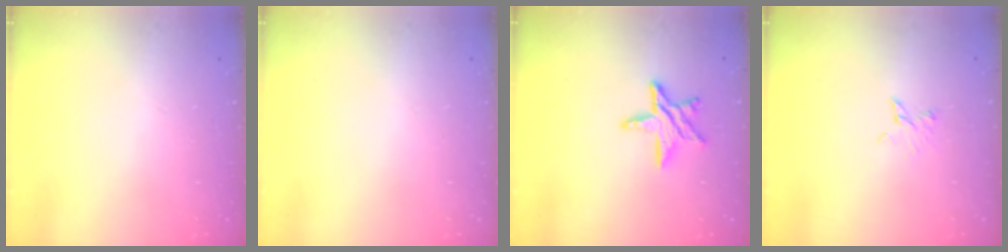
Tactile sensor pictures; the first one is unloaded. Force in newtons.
{"total": 0.0}
{"total": 8.9, "press": 8.9, "slide": 0.7}
{"total": 2.5, "press": 2.5, "slide": 0.3}